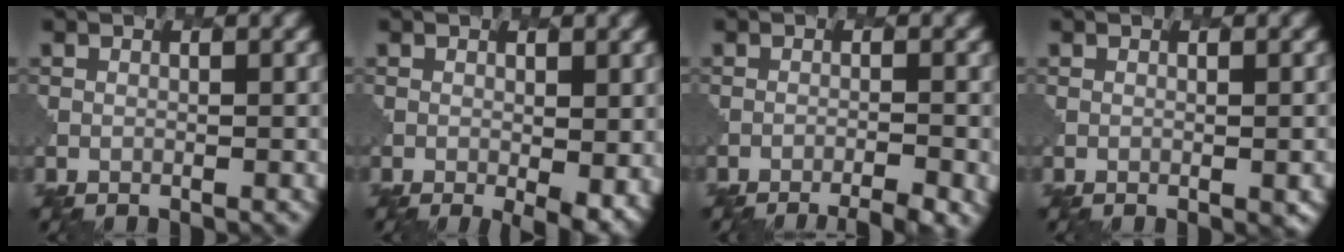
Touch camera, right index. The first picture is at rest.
{"total": 4.0, "force": [-0.7, 1.4, 3.7], "torque": [-0.045, -0.016, -0.003]}
{"total": 4.7, "force": [-3.5, 1.3, 3.0], "torque": [-0.034, 0.003, -0.042]}
{"total": 1.3, "force": [-0.2, 0.2, 1.3], "torque": [-0.013, -0.002, 0.001]}